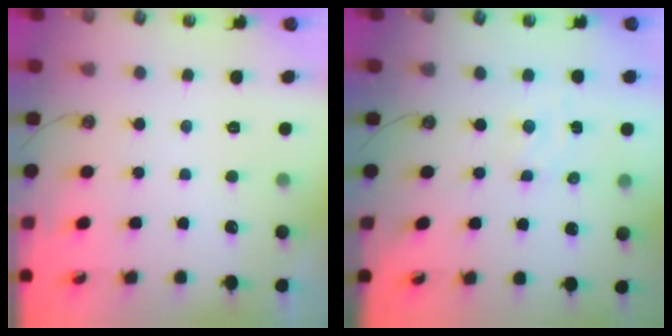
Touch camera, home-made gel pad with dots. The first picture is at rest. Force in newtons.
{"total": 1.4, "press": 1.4, "slide": 0.3}